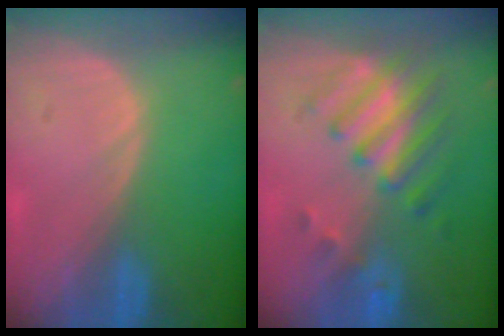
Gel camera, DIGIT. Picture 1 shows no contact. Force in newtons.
{"total": 8.1, "press": 7.0, "slide": 3.9}